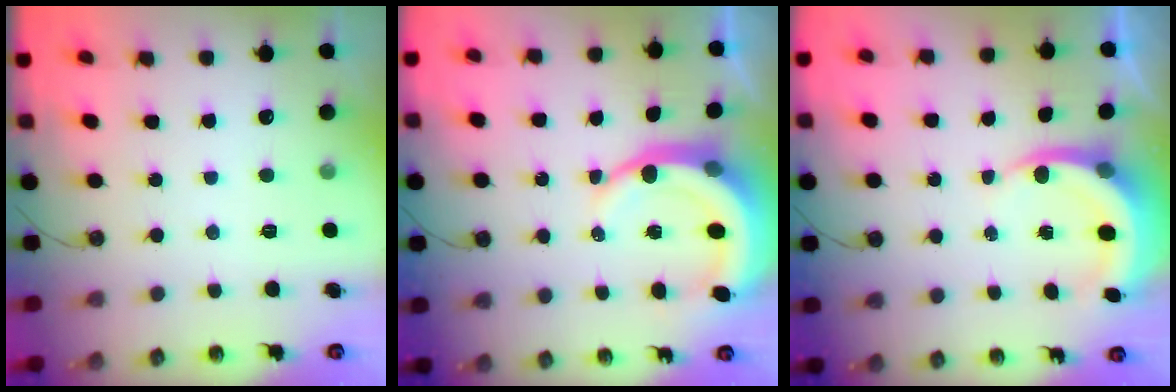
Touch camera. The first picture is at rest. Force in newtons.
{"total": 9.4, "press": 9.3, "slide": 1.2}
{"total": 4.6, "press": 4.6, "slide": 0.1}